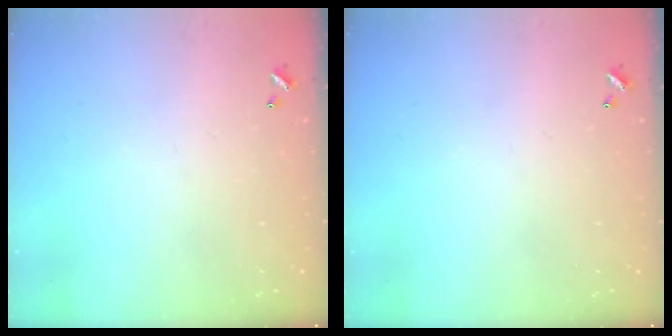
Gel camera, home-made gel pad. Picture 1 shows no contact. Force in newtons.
{"total": 0.0}